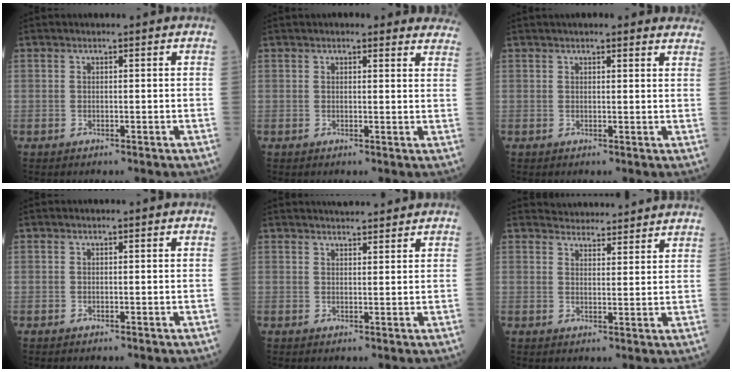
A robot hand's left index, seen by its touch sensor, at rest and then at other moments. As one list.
[{"total": 9.3, "force": [8.7, 2.2, 2.5], "torque": [0.005, -0.005, 0.066]}, {"total": 9.8, "force": [8.7, 1.8, 4.1], "torque": [-0.032, 0.018, 0.087]}, {"total": 0.0}, {"total": 6.5, "force": [6.1, 0.8, 2.0], "torque": [-0.027, 0.022, 0.079]}, {"total": 10.8, "force": [10.6, 1.1, 2.0], "torque": [-0.022, 0.015, 0.126]}]